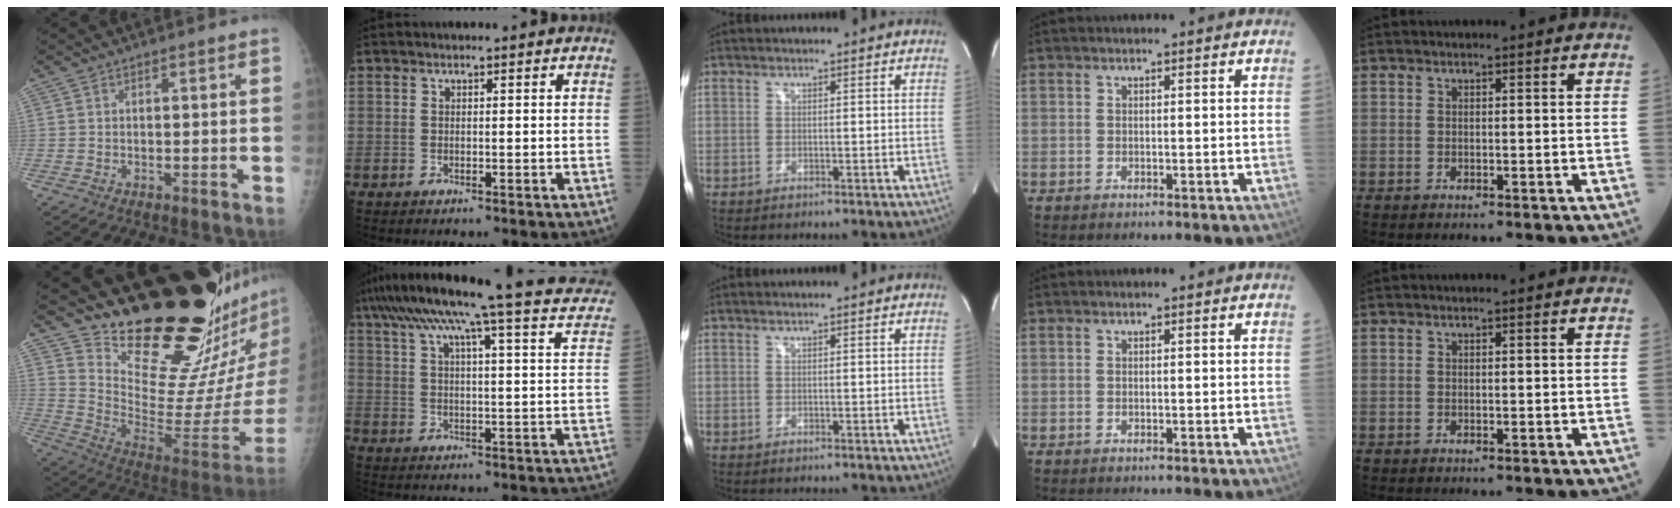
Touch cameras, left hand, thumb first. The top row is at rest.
{"thumb": {"total": 24.0, "force": [20.2, 3.9, 12.3], "torque": [-0.146, -0.190, 0.306]}, "index": {"total": 28.0, "force": [23.0, 2.0, 15.9], "torque": [-0.251, -0.004, 0.286]}}